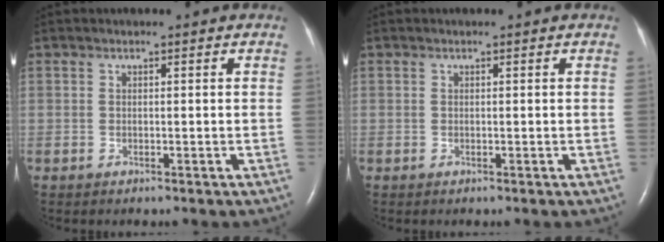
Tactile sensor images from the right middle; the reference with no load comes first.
{"total": 0.0}